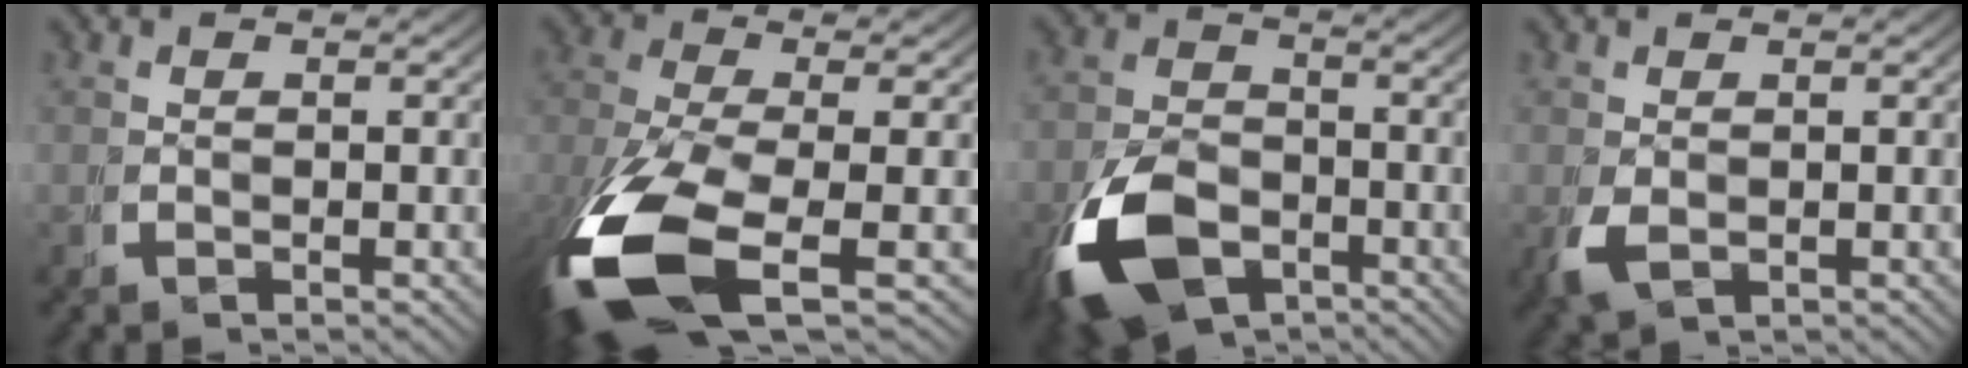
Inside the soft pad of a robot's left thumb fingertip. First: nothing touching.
{"total": 12.4, "force": [-4.5, 6.3, 9.7], "torque": [-0.229, -0.048, -0.046]}
{"total": 9.2, "force": [-4.5, 6.0, 5.4], "torque": [-0.120, -0.044, -0.057]}
{"total": 1.8, "force": [-0.6, 1.4, 1.1], "torque": [-0.035, -0.017, 0.004]}